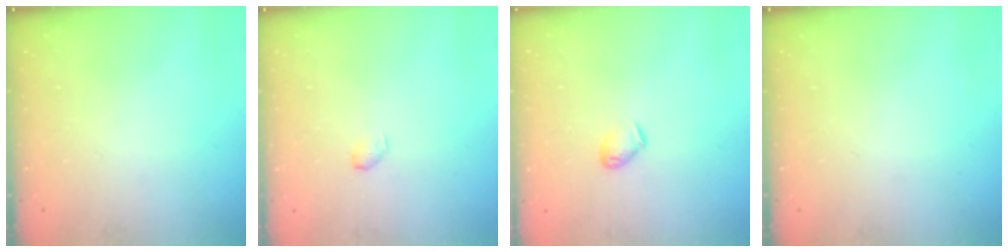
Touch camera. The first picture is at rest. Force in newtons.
{"total": 2.9, "press": 2.9, "slide": 0.5}
{"total": 3.9, "press": 3.9, "slide": 0.7}
{"total": 0.0}